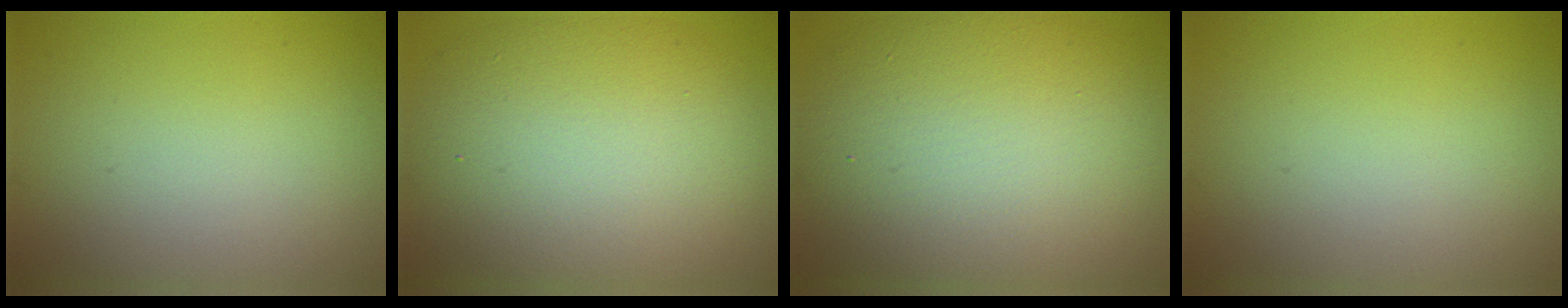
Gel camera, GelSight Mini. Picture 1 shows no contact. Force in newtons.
{"total": 11.4, "press": 11.4, "slide": 1.0}
{"total": 13.7, "press": 13.7, "slide": 0.7}
{"total": 0.0}